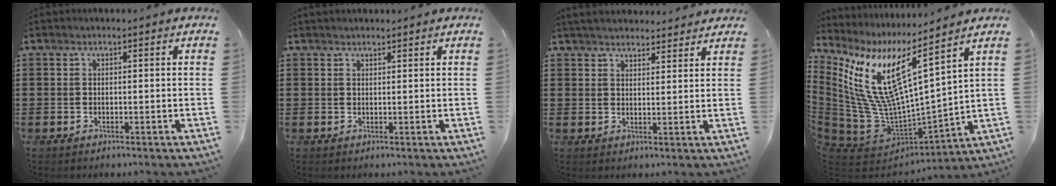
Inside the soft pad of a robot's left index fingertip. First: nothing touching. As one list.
[{"total": 0.9, "force": [0.9, 0.2, 0.1], "torque": [-0.004, 0.000, 0.018]}, {"total": 3.5, "force": [3.4, 0.6, 0.5], "torque": [-0.019, -0.005, 0.065]}, {"total": 12.0, "force": [5.4, 3.3, 10.2], "torque": [-0.243, -0.064, 0.081]}]